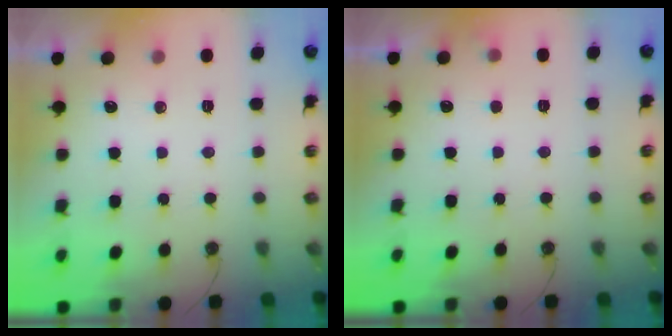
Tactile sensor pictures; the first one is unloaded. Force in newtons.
{"total": 2.6, "press": 2.6, "slide": 0.4}